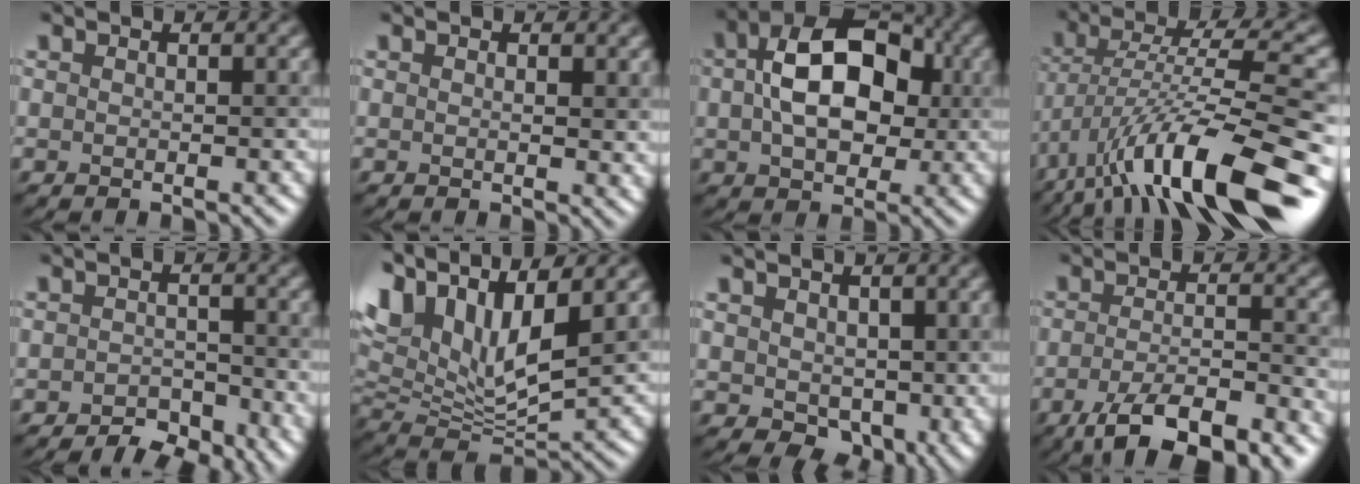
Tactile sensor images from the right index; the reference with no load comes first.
{"total": 1.2, "force": [0.5, 0.3, 1.1], "torque": [-0.015, -0.003, 0.008]}
{"total": 10.4, "force": [1.3, 6.6, 7.9], "torque": [-0.132, 0.015, 0.016]}
{"total": 12.9, "force": [-6.8, 3.4, 10.5], "torque": [-0.183, 0.018, -0.115]}
{"total": 3.3, "force": [-2.0, 1.7, 1.9], "torque": [-0.024, 0.000, -0.030]}
{"total": 12.5, "force": [6.0, 5.5, 9.6], "torque": [-0.213, 0.020, 0.106]}
{"total": 5.7, "force": [0.8, 4.0, 4.0], "torque": [-0.070, -0.019, 0.024]}
{"total": 7.0, "force": [-4.3, 2.0, 5.2], "torque": [-0.095, -0.004, -0.078]}